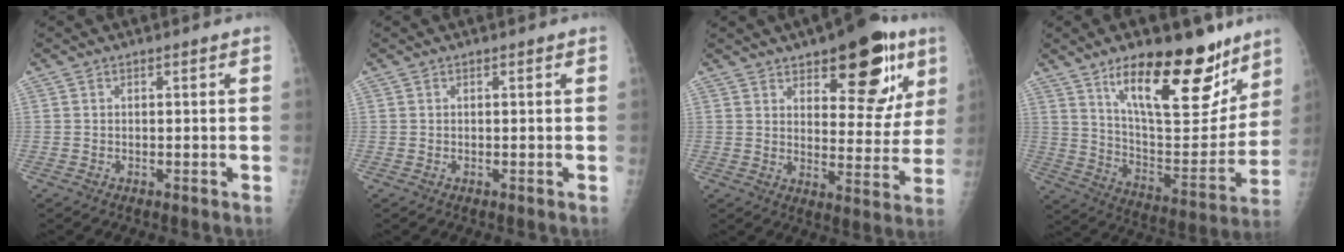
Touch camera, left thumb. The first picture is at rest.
{"total": 0.0}
{"total": 17.6, "force": [9.5, 7.6, 12.7], "torque": [-0.118, -0.042, 0.130]}
{"total": 23.9, "force": [14.8, 9.1, 16.3], "torque": [-0.190, -0.077, 0.240]}